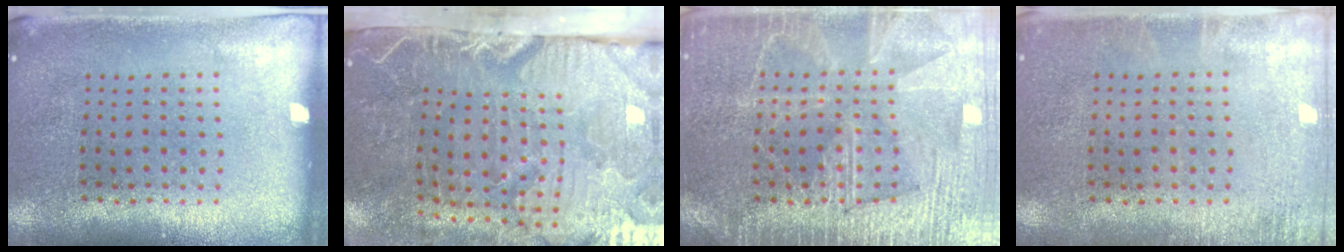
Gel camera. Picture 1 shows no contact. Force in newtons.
{"total": 5.3, "press": 4.4, "slide": 3.0}
{"total": 5.9, "press": 5.8, "slide": 0.7}
{"total": 1.4, "press": 1.4, "slide": 0.2}